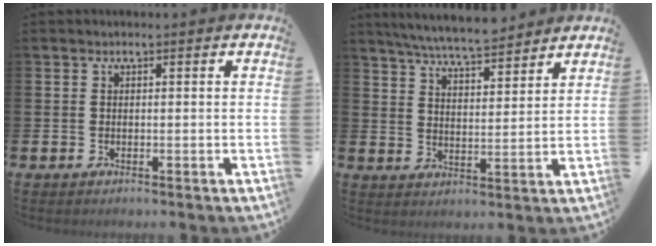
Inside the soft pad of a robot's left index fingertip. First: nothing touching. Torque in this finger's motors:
{"motor_torque": [0.14, -0.49, 0.90, 0.21]}